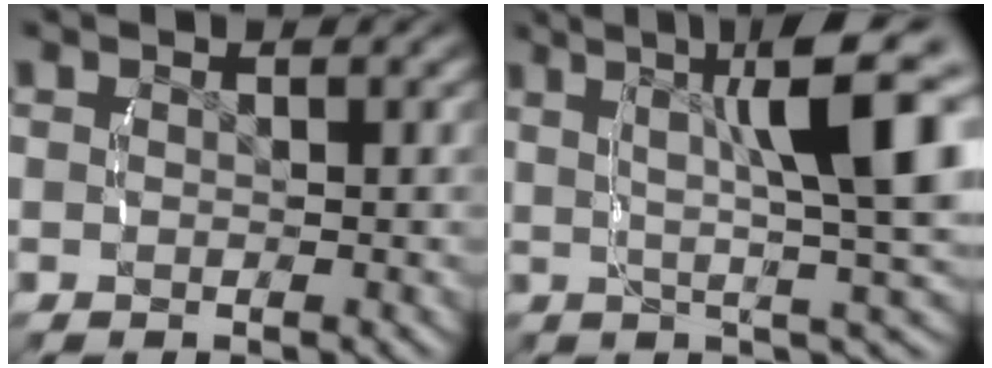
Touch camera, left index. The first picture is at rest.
{"total": 11.2, "force": [3.9, 2.7, 10.2], "torque": [-0.119, 0.037, 0.049]}